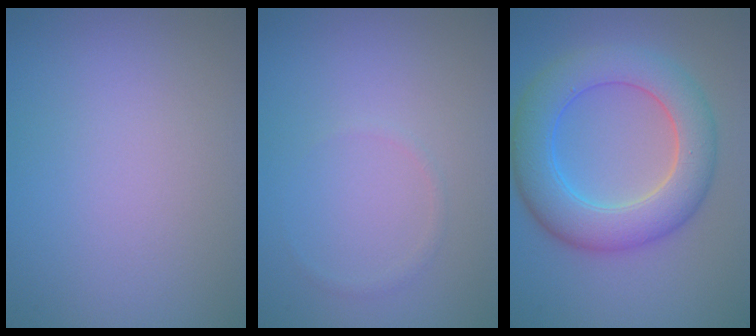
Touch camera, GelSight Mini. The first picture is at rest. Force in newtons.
{"total": 0.7, "press": 0.7, "slide": 0.0}
{"total": 7.5, "press": 7.5, "slide": 0.4}